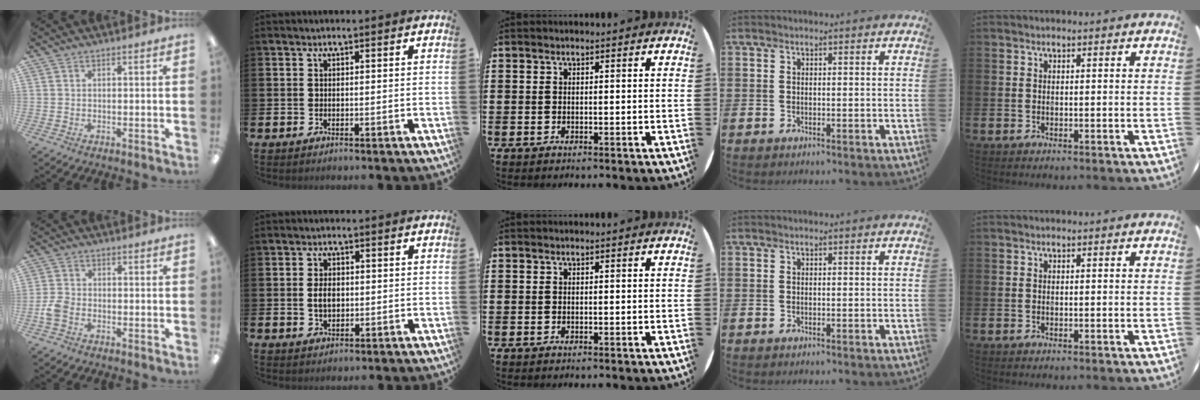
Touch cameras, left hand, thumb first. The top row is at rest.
{"thumb": {"total": 3.7, "force": [-1.6, 2.5, 2.2], "torque": [-0.048, 0.005, -0.031]}, "index": {"total": 2.9, "force": [0.2, 1.9, 2.2], "torque": [-0.020, -0.001, -0.003]}}